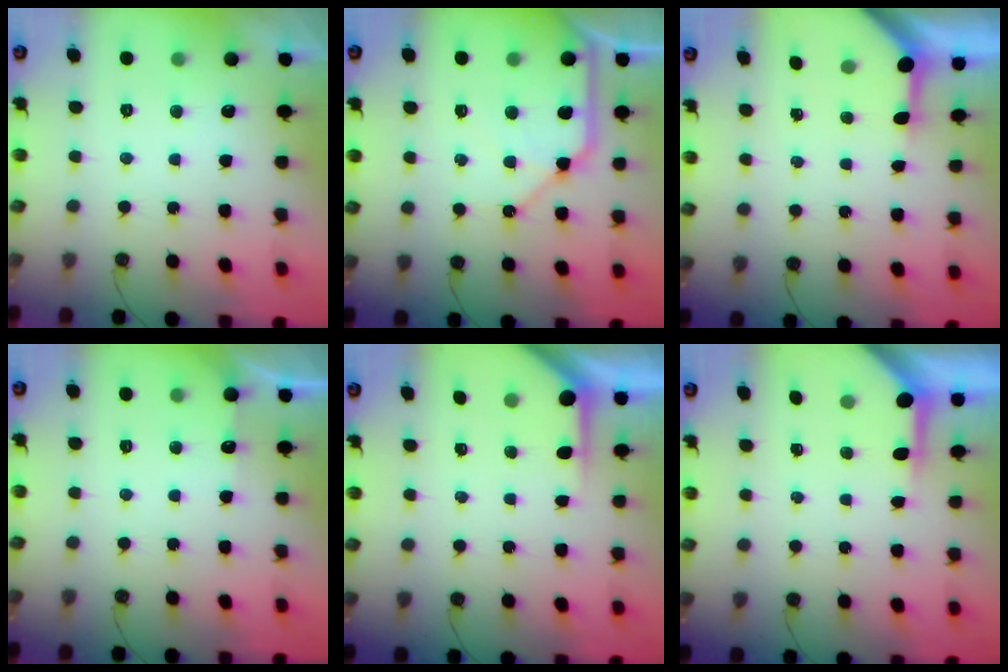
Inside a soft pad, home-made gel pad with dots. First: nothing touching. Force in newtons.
{"total": 10.4, "press": 10.4, "slide": 1.2}
{"total": 3.4, "press": 3.4, "slide": 0.4}
{"total": 3.7, "press": 3.7, "slide": 0.5}
{"total": 3.9, "press": 3.8, "slide": 0.4}
{"total": 3.8, "press": 3.8, "slide": 0.4}